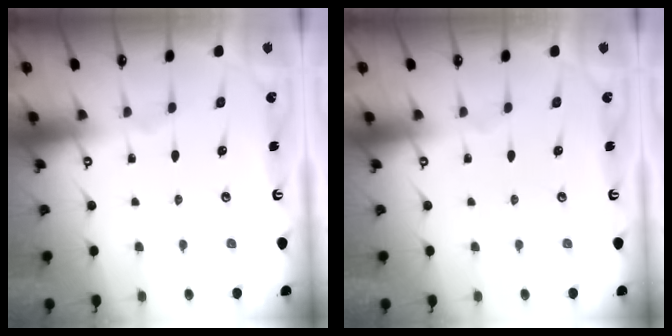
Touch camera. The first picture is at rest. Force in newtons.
{"total": 0.0}